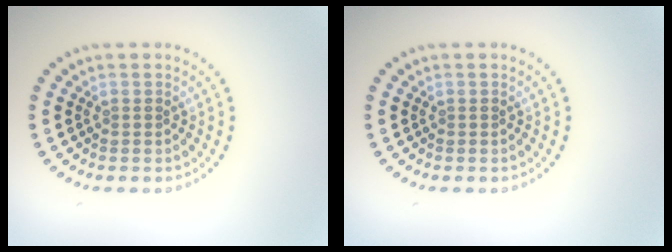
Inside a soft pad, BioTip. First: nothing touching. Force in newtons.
{"total": 0.0}